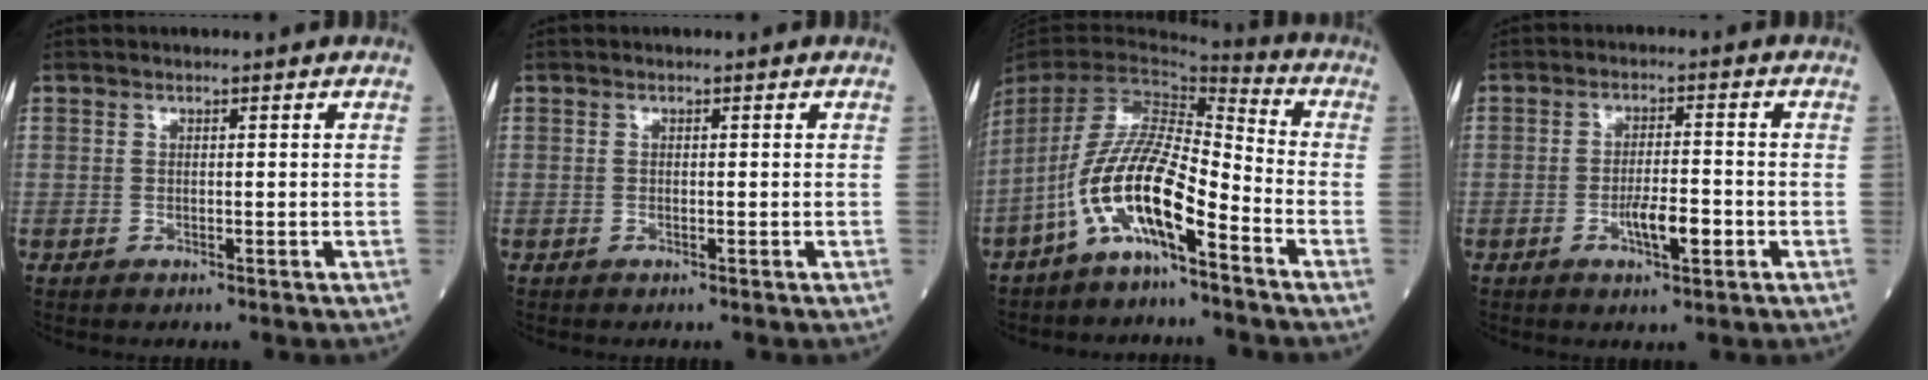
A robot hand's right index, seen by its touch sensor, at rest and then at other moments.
{"total": 0.0}
{"total": 13.3, "force": [-6.9, 2.7, 11.0], "torque": [-0.223, 0.004, -0.133]}
{"total": 5.2, "force": [-1.8, 1.2, 4.7], "torque": [-0.082, -0.001, -0.028]}